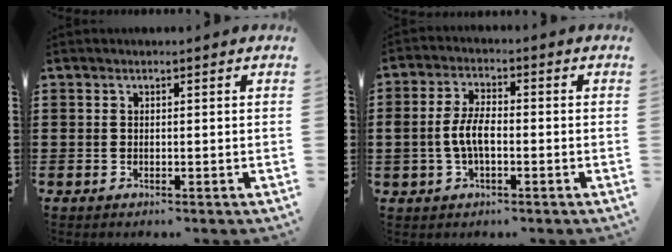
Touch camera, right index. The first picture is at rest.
{"total": 5.4, "force": [-1.0, 2.7, 4.6], "torque": [-0.112, -0.003, -0.026]}